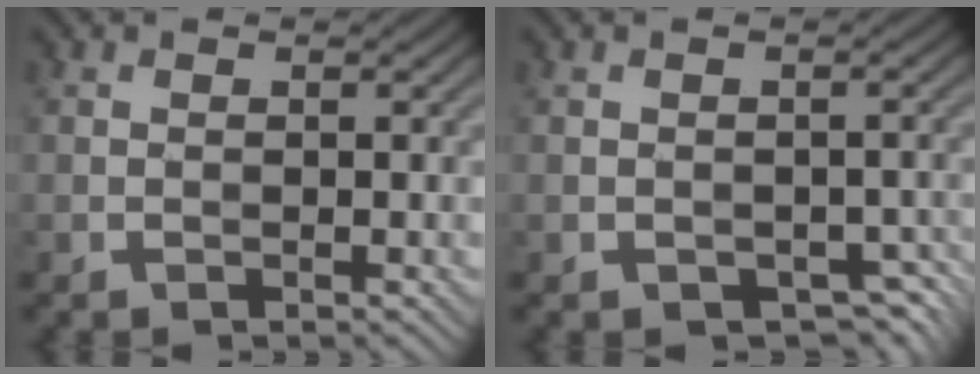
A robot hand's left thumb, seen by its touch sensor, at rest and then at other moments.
{"total": 2.8, "force": [-1.2, 1.9, 1.6], "torque": [-0.034, -0.017, -0.012]}